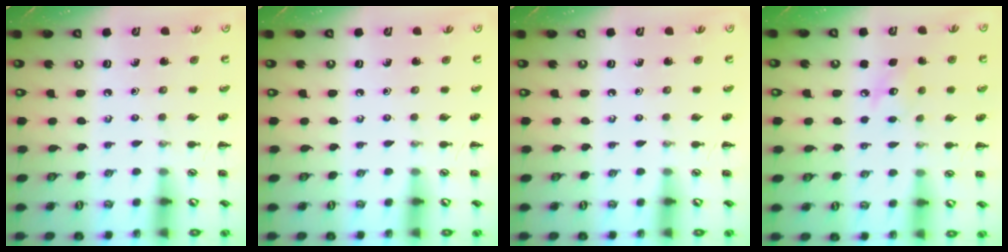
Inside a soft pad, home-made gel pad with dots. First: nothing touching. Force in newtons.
{"total": 0.0}
{"total": 0.0}
{"total": 6.9, "press": 6.9, "slide": 1.1}